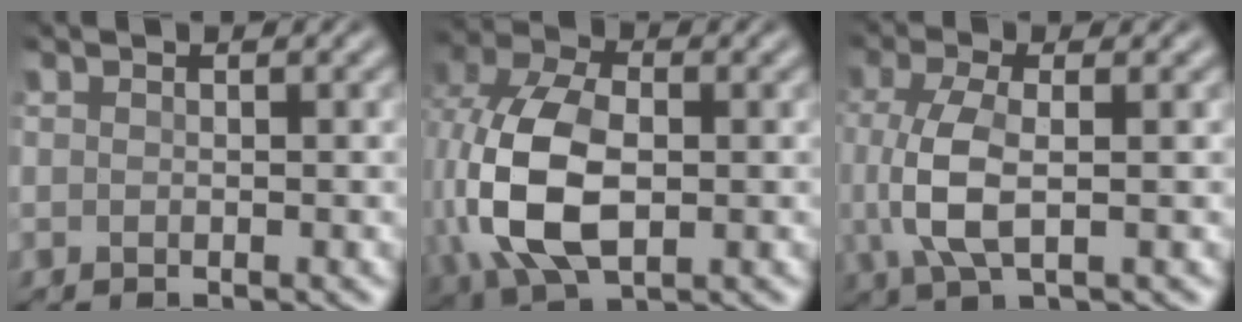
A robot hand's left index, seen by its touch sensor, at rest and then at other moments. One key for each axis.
{"total": 10.6, "fx": -1.0, "fy": 6.5, "fz": 8.3, "tx": -0.216, "ty": -0.001, "tz": -0.019}
{"total": 4.7, "fx": -0.1, "fy": 1.6, "fz": 4.4, "tx": -0.118, "ty": 0.000, "tz": 0.000}